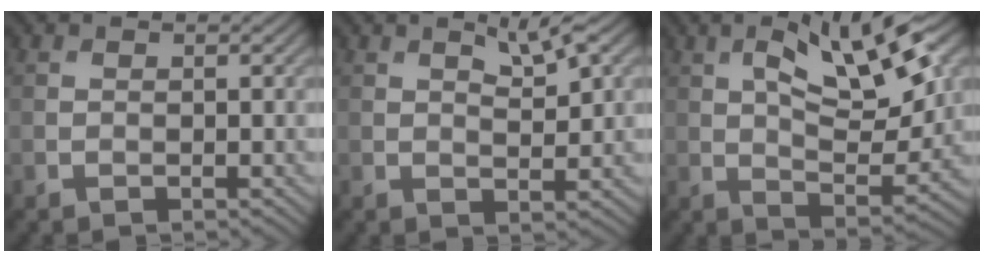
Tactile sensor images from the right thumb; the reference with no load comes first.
{"total": 3.5, "force": [1.9, 0.8, 2.8], "torque": [-0.055, -0.002, 0.035]}
{"total": 12.0, "force": [4.8, 4.1, 10.2], "torque": [-0.176, -0.002, 0.076]}